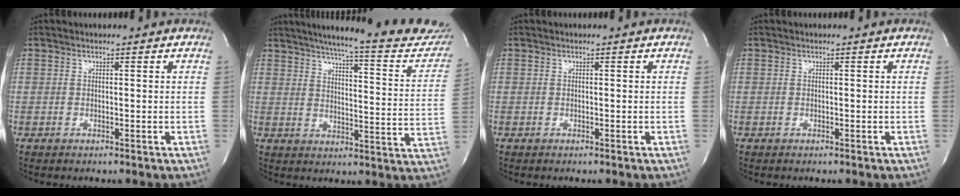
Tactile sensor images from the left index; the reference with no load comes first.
{"total": 25.0, "force": [22.1, 2.5, 11.6], "torque": [-0.169, -0.063, 0.262]}
{"total": 0.0}
{"total": 0.0}